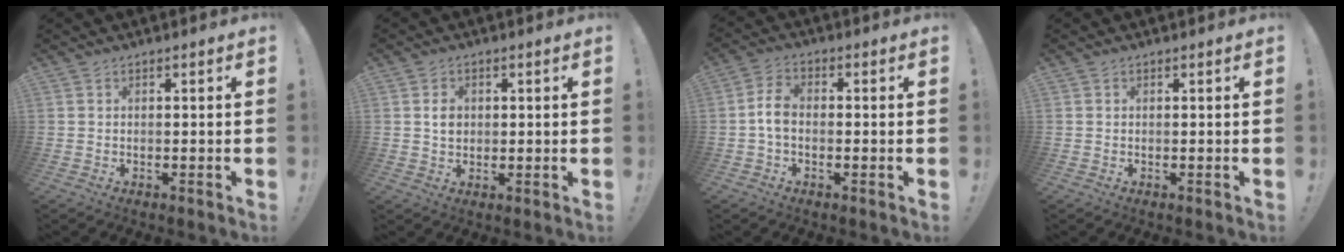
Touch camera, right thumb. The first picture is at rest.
{"total": 4.0, "force": [0.4, 3.2, 2.3], "torque": [-0.030, 0.001, 0.006]}
{"total": 5.9, "force": [-0.8, 3.6, 4.6], "torque": [-0.092, 0.012, -0.012]}
{"total": 0.0}